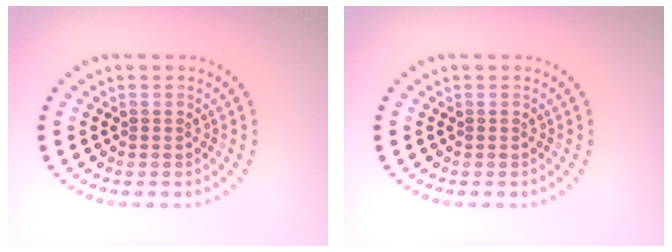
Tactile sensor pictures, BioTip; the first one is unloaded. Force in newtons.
{"total": 0.0}